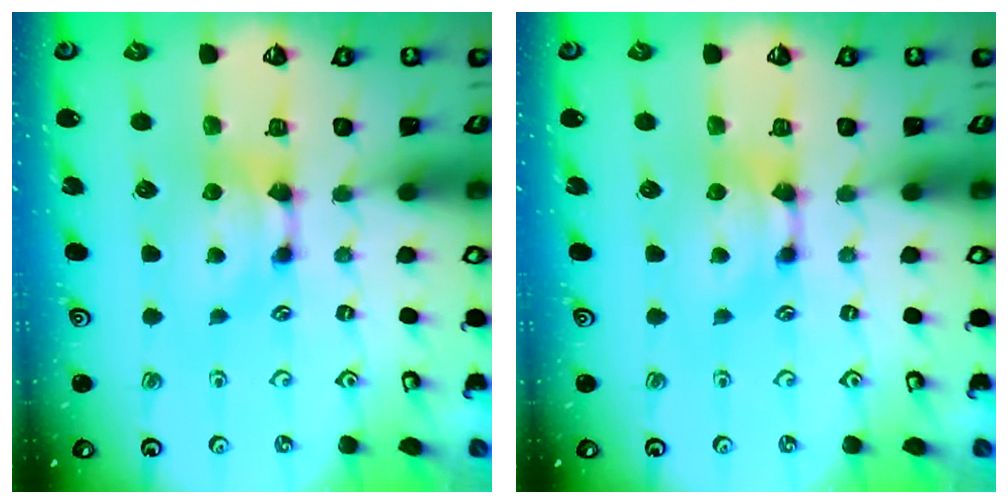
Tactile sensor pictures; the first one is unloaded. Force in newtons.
{"total": 0.0}